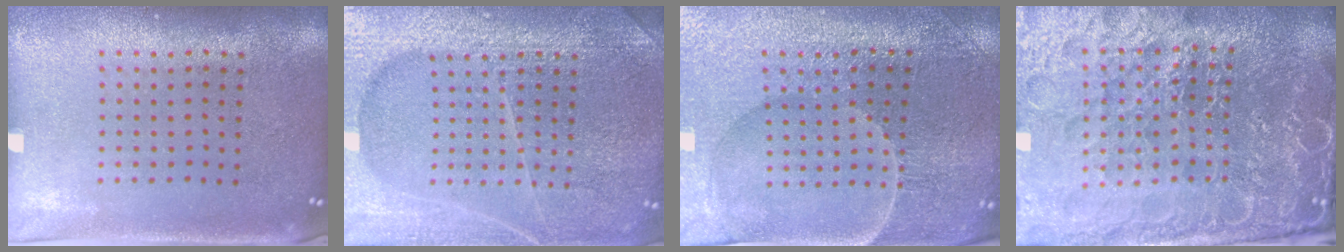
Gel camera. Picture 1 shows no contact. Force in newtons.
{"total": 5.9, "press": 5.9, "slide": 0.7}
{"total": 3.5, "press": 3.5, "slide": 0.3}
{"total": 6.7, "press": 5.9, "slide": 3.1}